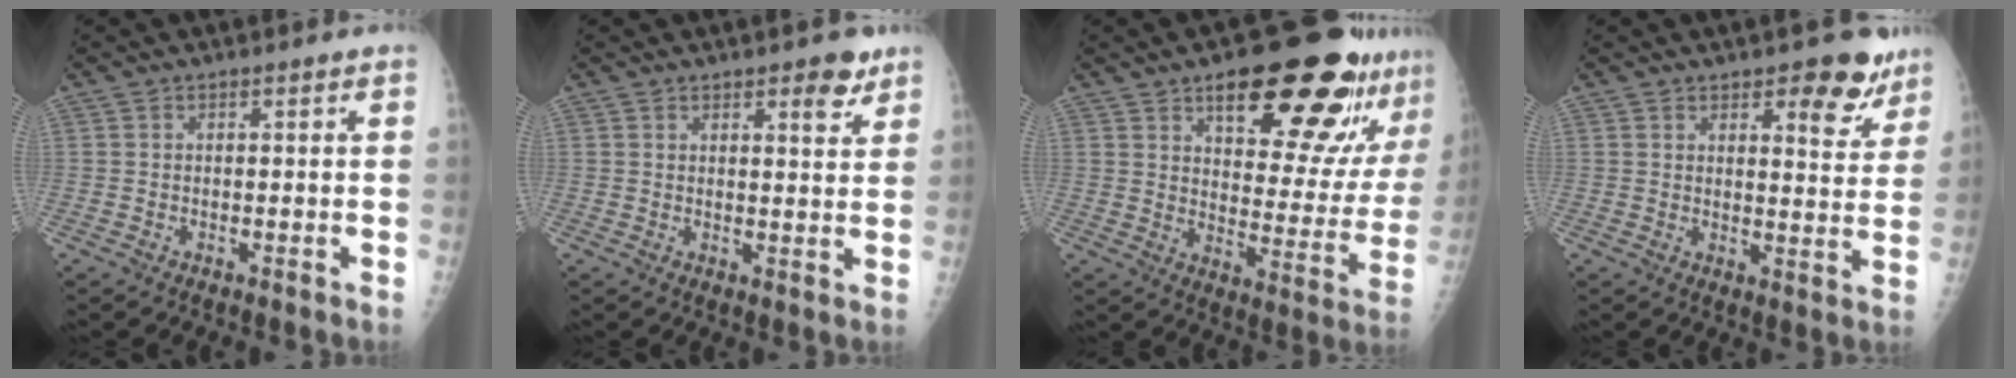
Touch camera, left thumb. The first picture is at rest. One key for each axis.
{"total": 4.7, "fx": 3.0, "fy": 1.8, "fz": 3.2, "tx": -0.026, "ty": -0.017, "tz": 0.037}
{"total": 24.2, "fx": 15.3, "fy": 8.7, "fz": 16.6, "tx": -0.182, "ty": -0.064, "tz": 0.218}
{"total": 8.8, "fx": 5.7, "fy": 3.7, "fz": 5.6, "tx": -0.035, "ty": -0.033, "tz": 0.074}